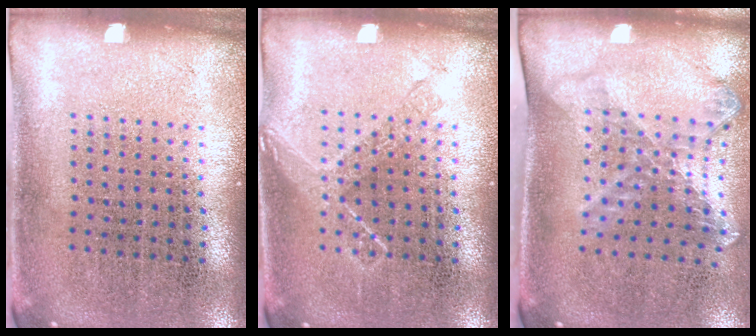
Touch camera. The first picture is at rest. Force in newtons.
{"total": 1.8, "press": 1.8, "slide": 0.4}
{"total": 1.9, "press": 1.4, "slide": 1.3}